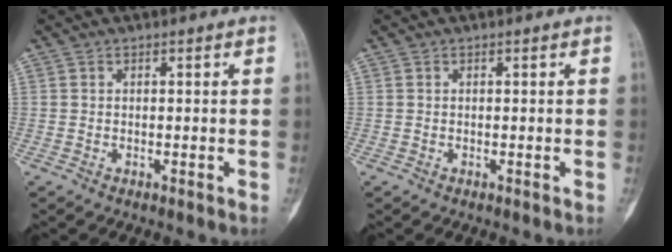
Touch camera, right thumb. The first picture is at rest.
{"total": 0.0}